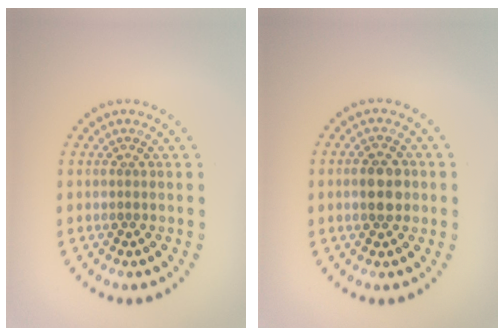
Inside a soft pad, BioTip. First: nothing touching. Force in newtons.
{"total": 2.9, "press": 2.9, "slide": 0.1}